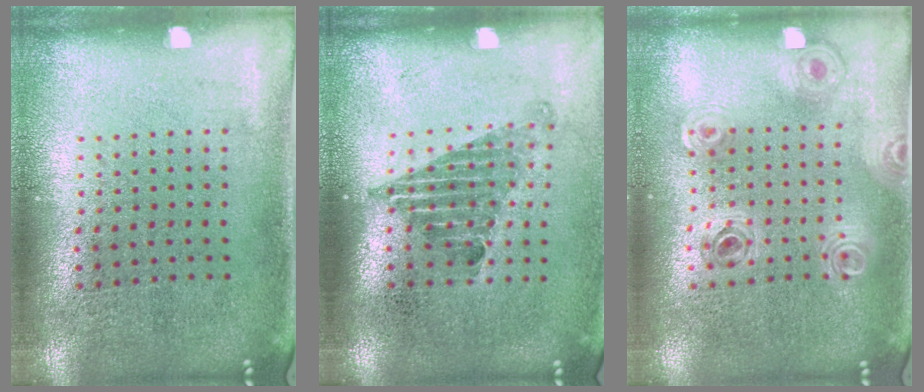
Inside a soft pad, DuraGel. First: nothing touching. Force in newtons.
{"total": 1.3, "press": 1.0, "slide": 0.9}
{"total": 0.9, "press": 0.9, "slide": 0.0}